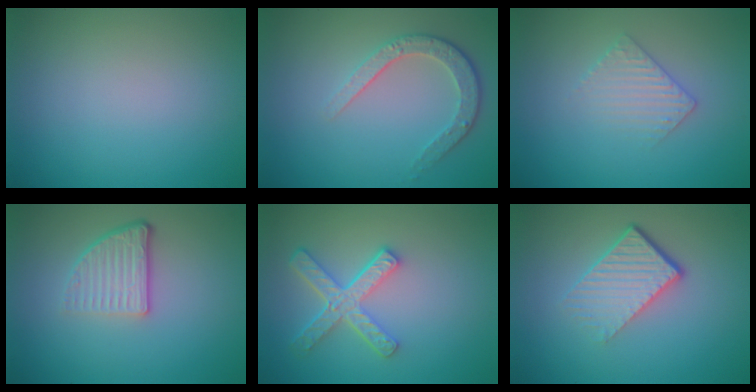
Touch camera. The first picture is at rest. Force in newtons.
{"total": 3.4, "press": 2.7, "slide": 2.0}
{"total": 2.2, "press": 2.2, "slide": 0.5}
{"total": 3.8, "press": 2.5, "slide": 2.8}
{"total": 4.5, "press": 3.3, "slide": 3.0}
{"total": 4.7, "press": 2.8, "slide": 3.8}